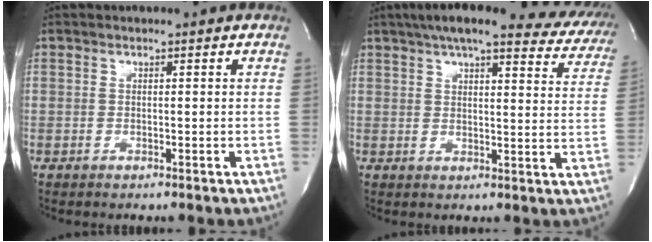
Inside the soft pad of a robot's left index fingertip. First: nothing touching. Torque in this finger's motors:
{"motor_torque": [1.07, -1.07, 0.15, 0.03]}